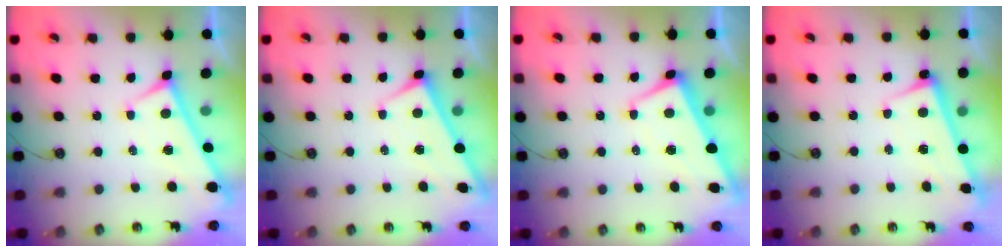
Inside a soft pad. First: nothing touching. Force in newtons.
{"total": 1.7, "press": 1.7, "slide": 0.2}
{"total": 1.2, "press": 0.3, "slide": 1.1}
{"total": 2.8, "press": 2.6, "slide": 1.1}